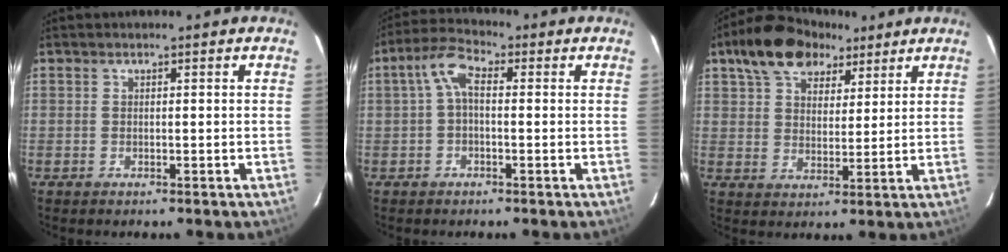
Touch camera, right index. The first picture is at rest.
{"total": 5.0, "force": [0.2, 2.6, 4.3], "torque": [-0.090, 0.021, 0.004]}
{"total": 13.9, "force": [8.7, 7.9, 7.5], "torque": [-0.140, 0.044, 0.146]}